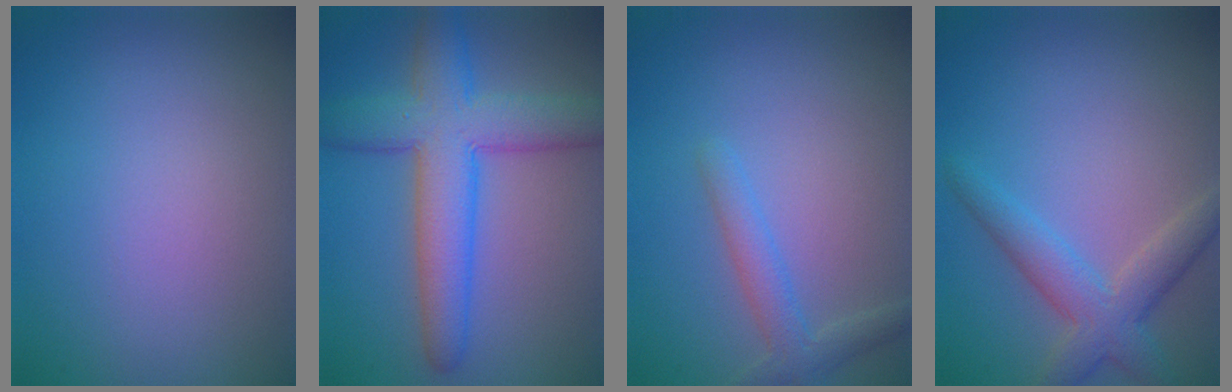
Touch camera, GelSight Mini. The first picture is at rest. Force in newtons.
{"total": 7.7, "press": 7.7, "slide": 0.2}
{"total": 2.3, "press": 2.3, "slide": 0.1}
{"total": 4.0, "press": 4.0, "slide": 0.1}